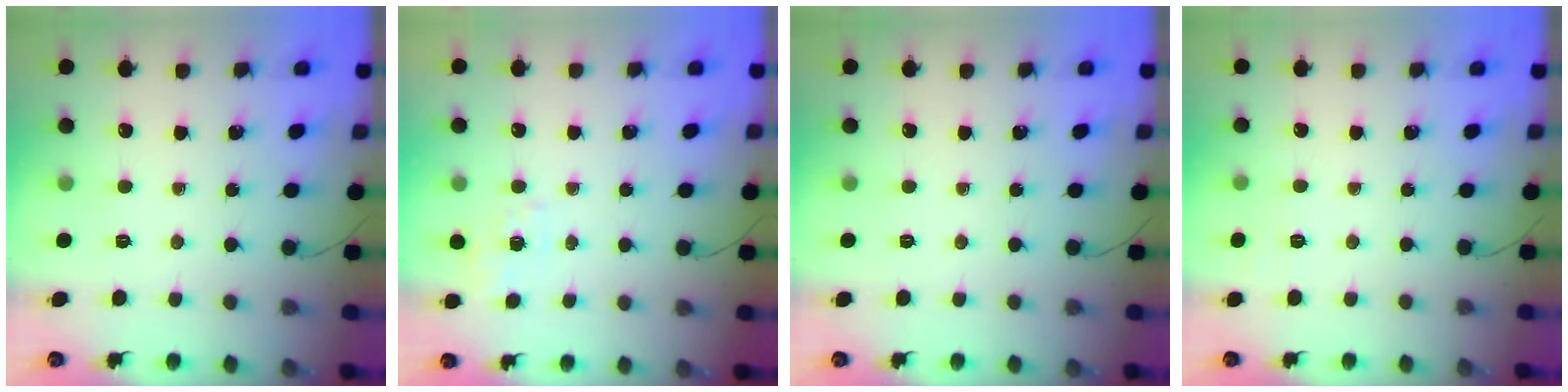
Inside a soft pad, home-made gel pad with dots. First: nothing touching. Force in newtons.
{"total": 2.1, "press": 1.6, "slide": 1.4}
{"total": 0.0}
{"total": 6.1, "press": 5.8, "slide": 1.8}